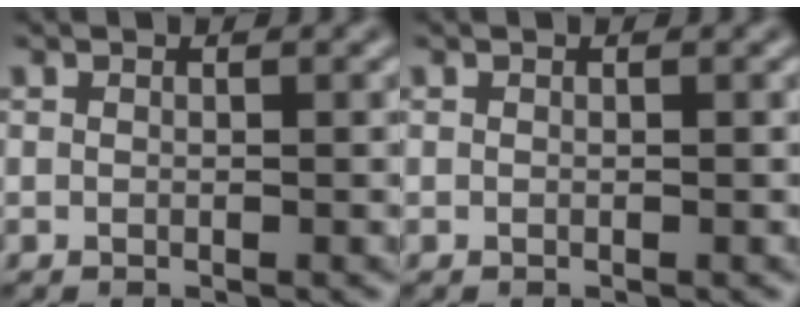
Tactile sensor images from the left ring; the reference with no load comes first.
{"total": 0.0}